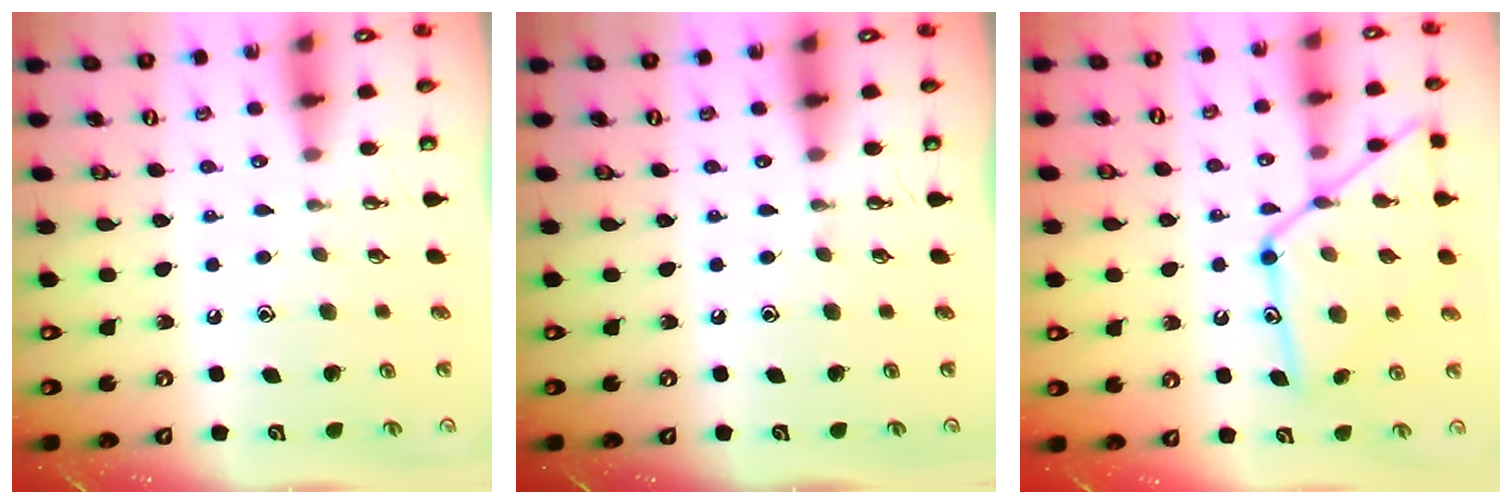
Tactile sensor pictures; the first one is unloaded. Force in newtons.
{"total": 0.0}
{"total": 17.8, "press": 17.7, "slide": 1.5}